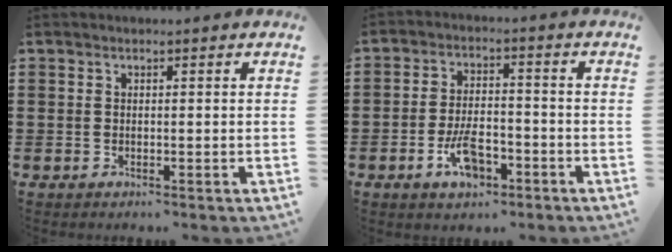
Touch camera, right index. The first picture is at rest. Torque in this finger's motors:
{"motor_torque": [1.04, 1.08, 0.16, 0.08]}